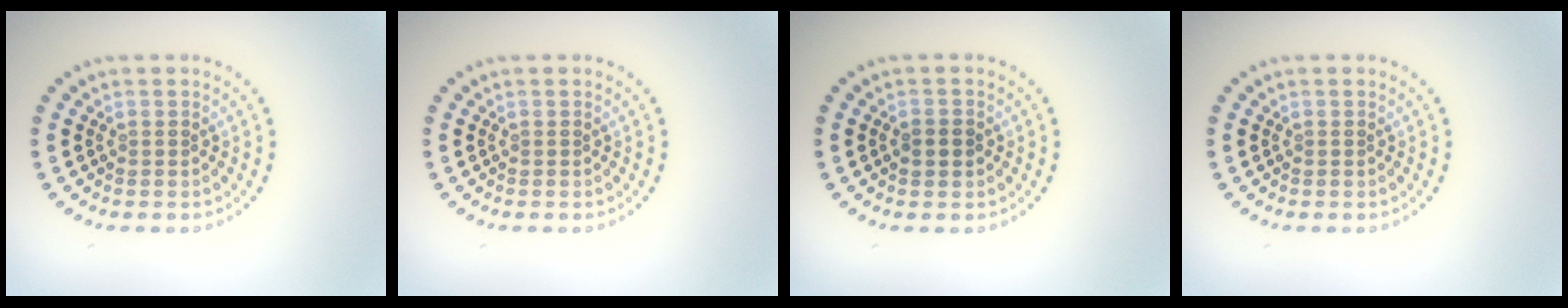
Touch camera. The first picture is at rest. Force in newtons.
{"total": 0.0}
{"total": 1.5, "press": 1.5, "slide": 0.2}
{"total": 0.0}